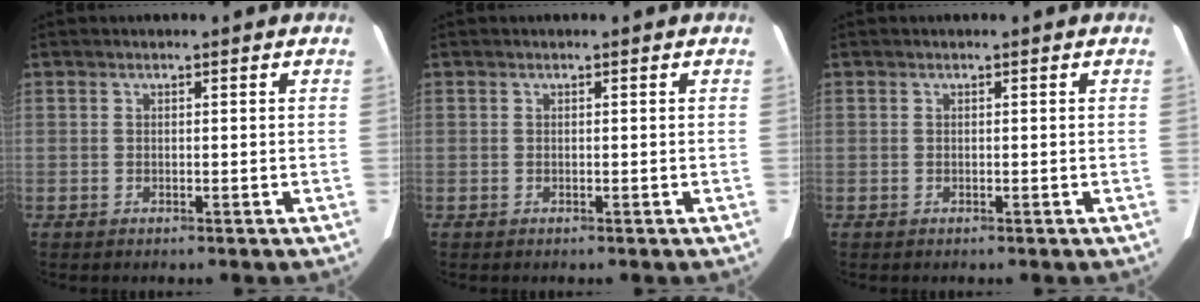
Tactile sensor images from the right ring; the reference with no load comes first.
{"total": 0.0}
{"total": 0.0}